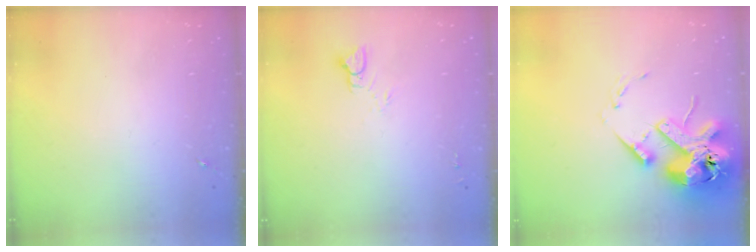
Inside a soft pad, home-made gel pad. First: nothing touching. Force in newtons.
{"total": 5.3, "press": 5.3, "slide": 0.5}
{"total": 18.6, "press": 18.4, "slide": 3.2}